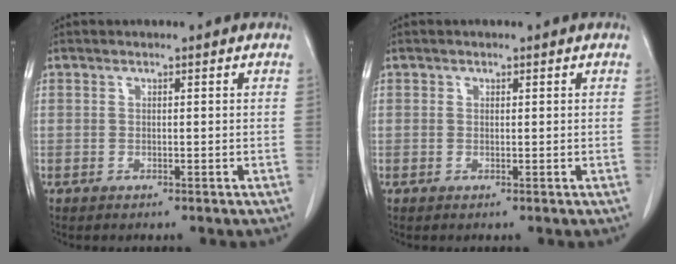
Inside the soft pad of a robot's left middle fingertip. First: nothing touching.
{"total": 0.0}